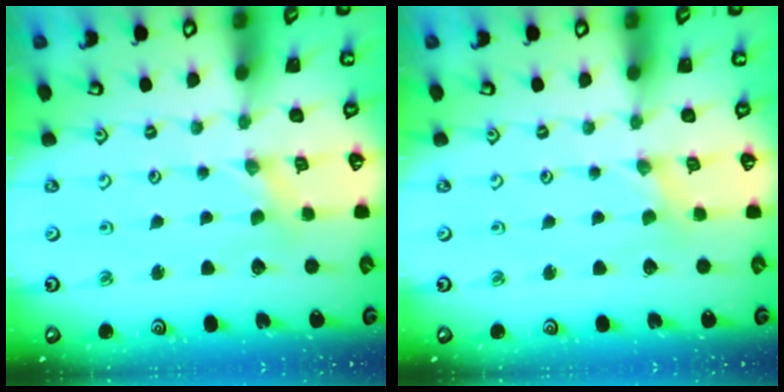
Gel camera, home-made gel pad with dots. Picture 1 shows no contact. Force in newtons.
{"total": 0.0}